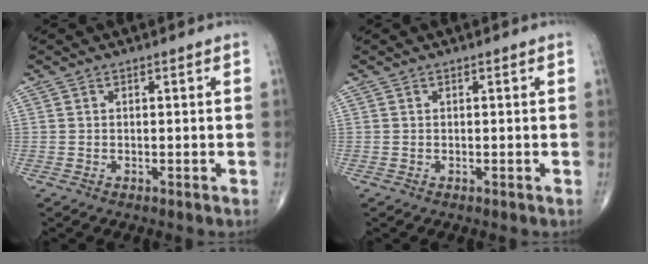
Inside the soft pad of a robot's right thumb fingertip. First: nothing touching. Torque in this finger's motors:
{"motor_torque": [0.18, -0.26, 0.21, 0.06, -0.04]}